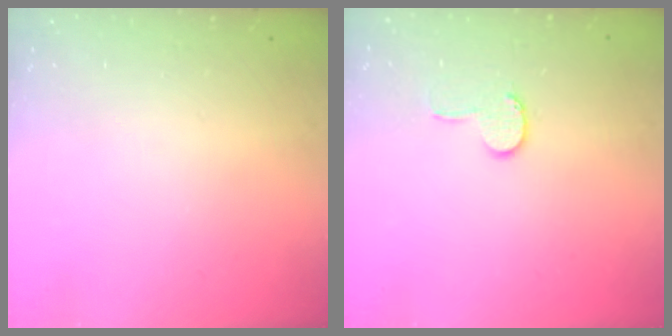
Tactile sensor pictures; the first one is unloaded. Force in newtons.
{"total": 6.9, "press": 6.8, "slide": 0.7}